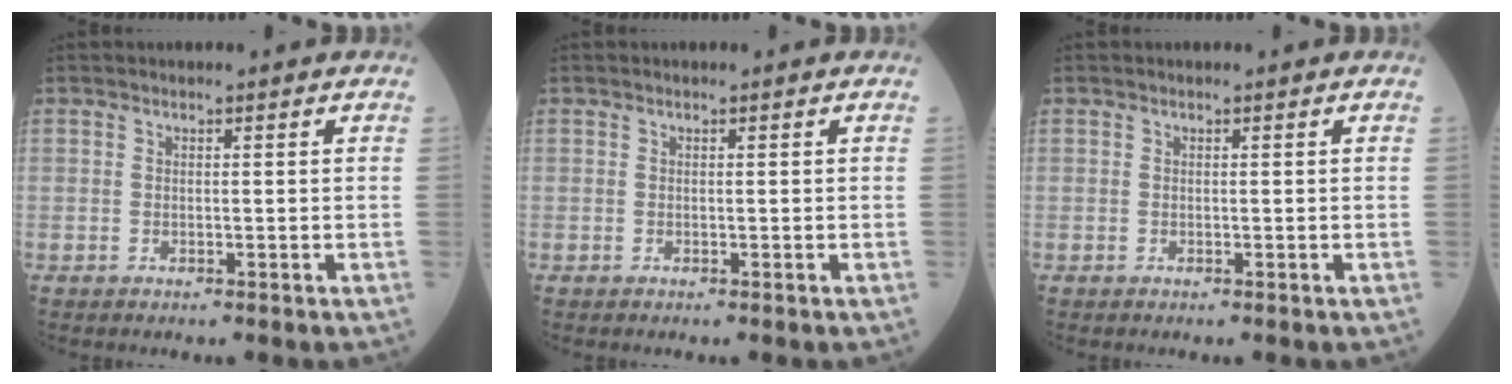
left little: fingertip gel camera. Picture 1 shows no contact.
{"total": 0.0}
{"total": 0.0}